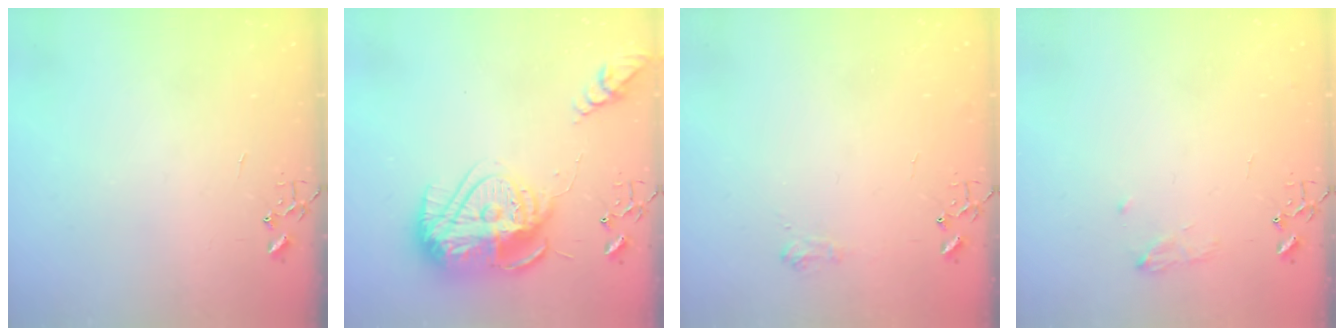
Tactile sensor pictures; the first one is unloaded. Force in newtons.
{"total": 18.9, "press": 18.9, "slide": 1.6}
{"total": 7.1, "press": 7.1, "slide": 0.8}
{"total": 8.4, "press": 8.4, "slide": 0.9}